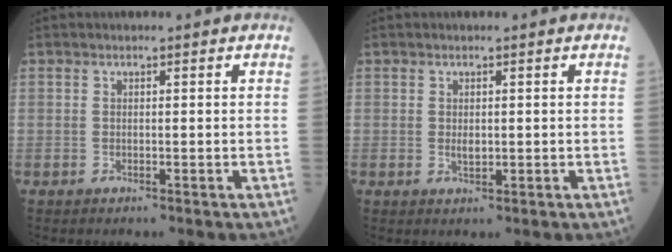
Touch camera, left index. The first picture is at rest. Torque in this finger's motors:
{"motor_torque": [0.37, 0.06, 0.01, 0.02]}